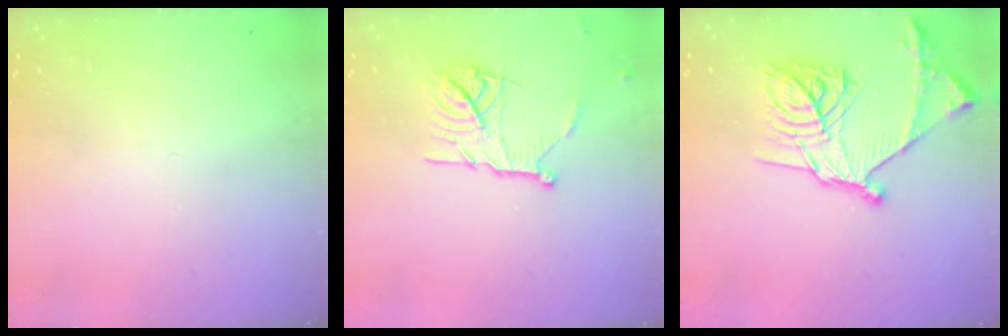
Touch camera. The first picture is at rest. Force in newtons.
{"total": 12.8, "press": 12.8, "slide": 1.1}
{"total": 21.1, "press": 21.0, "slide": 1.2}